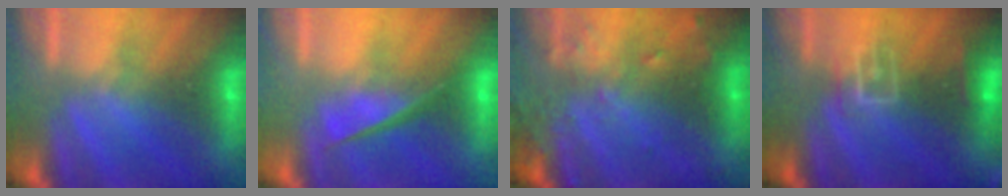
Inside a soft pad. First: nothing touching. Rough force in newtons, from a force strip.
{"total": 4.5}
{"total": 8.8}
{"total": 7.1}